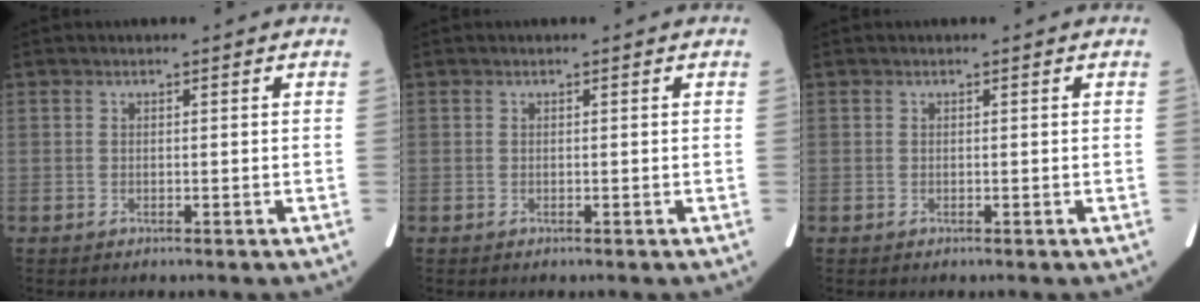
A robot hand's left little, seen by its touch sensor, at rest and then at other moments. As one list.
[{"total": 0.0}, {"total": 0.0}]